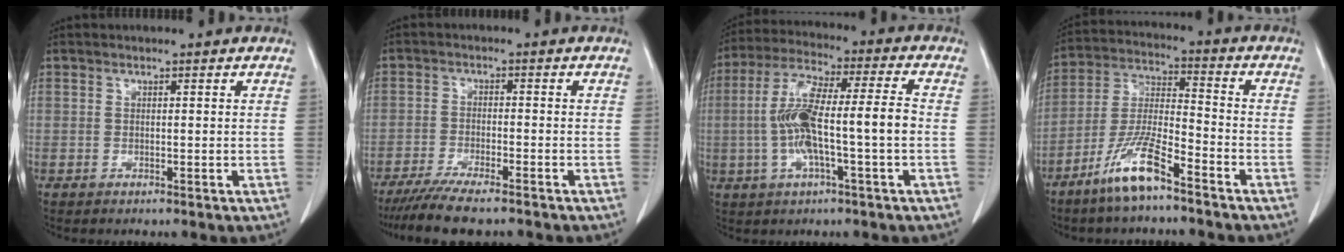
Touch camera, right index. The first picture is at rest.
{"total": 9.4, "force": [-7.9, 1.1, 5.0], "torque": [-0.078, -0.021, -0.126]}
{"total": 12.4, "force": [-1.7, 1.4, 12.2], "torque": [-0.241, 0.022, -0.033]}
{"total": 10.3, "force": [-7.1, 1.3, 7.4], "torque": [-0.160, -0.018, -0.143]}